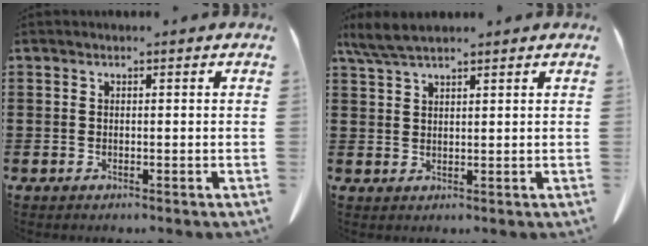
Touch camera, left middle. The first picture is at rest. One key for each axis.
{"total": 4.2, "fx": 3.3, "fy": 0.7, "fz": 2.5, "tx": -0.057, "ty": -0.002, "tz": 0.063}